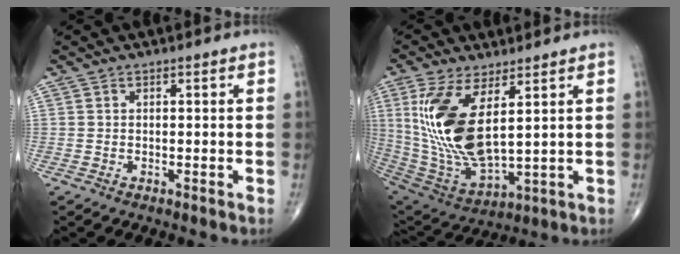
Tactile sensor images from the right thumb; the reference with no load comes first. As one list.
[{"total": 17.4, "force": [4.7, 7.1, 15.2], "torque": [-0.314, -0.032, 0.109]}]